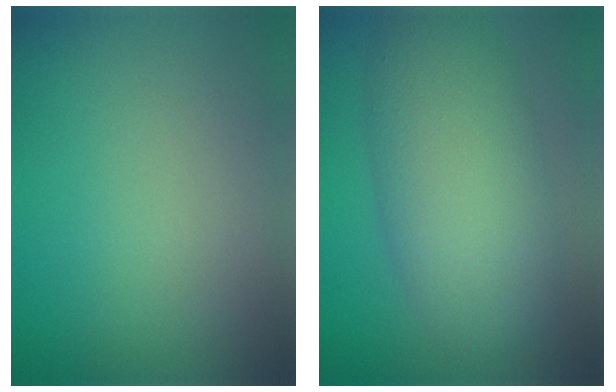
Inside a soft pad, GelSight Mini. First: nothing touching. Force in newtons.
{"total": 8.1, "press": 8.1, "slide": 0.3}